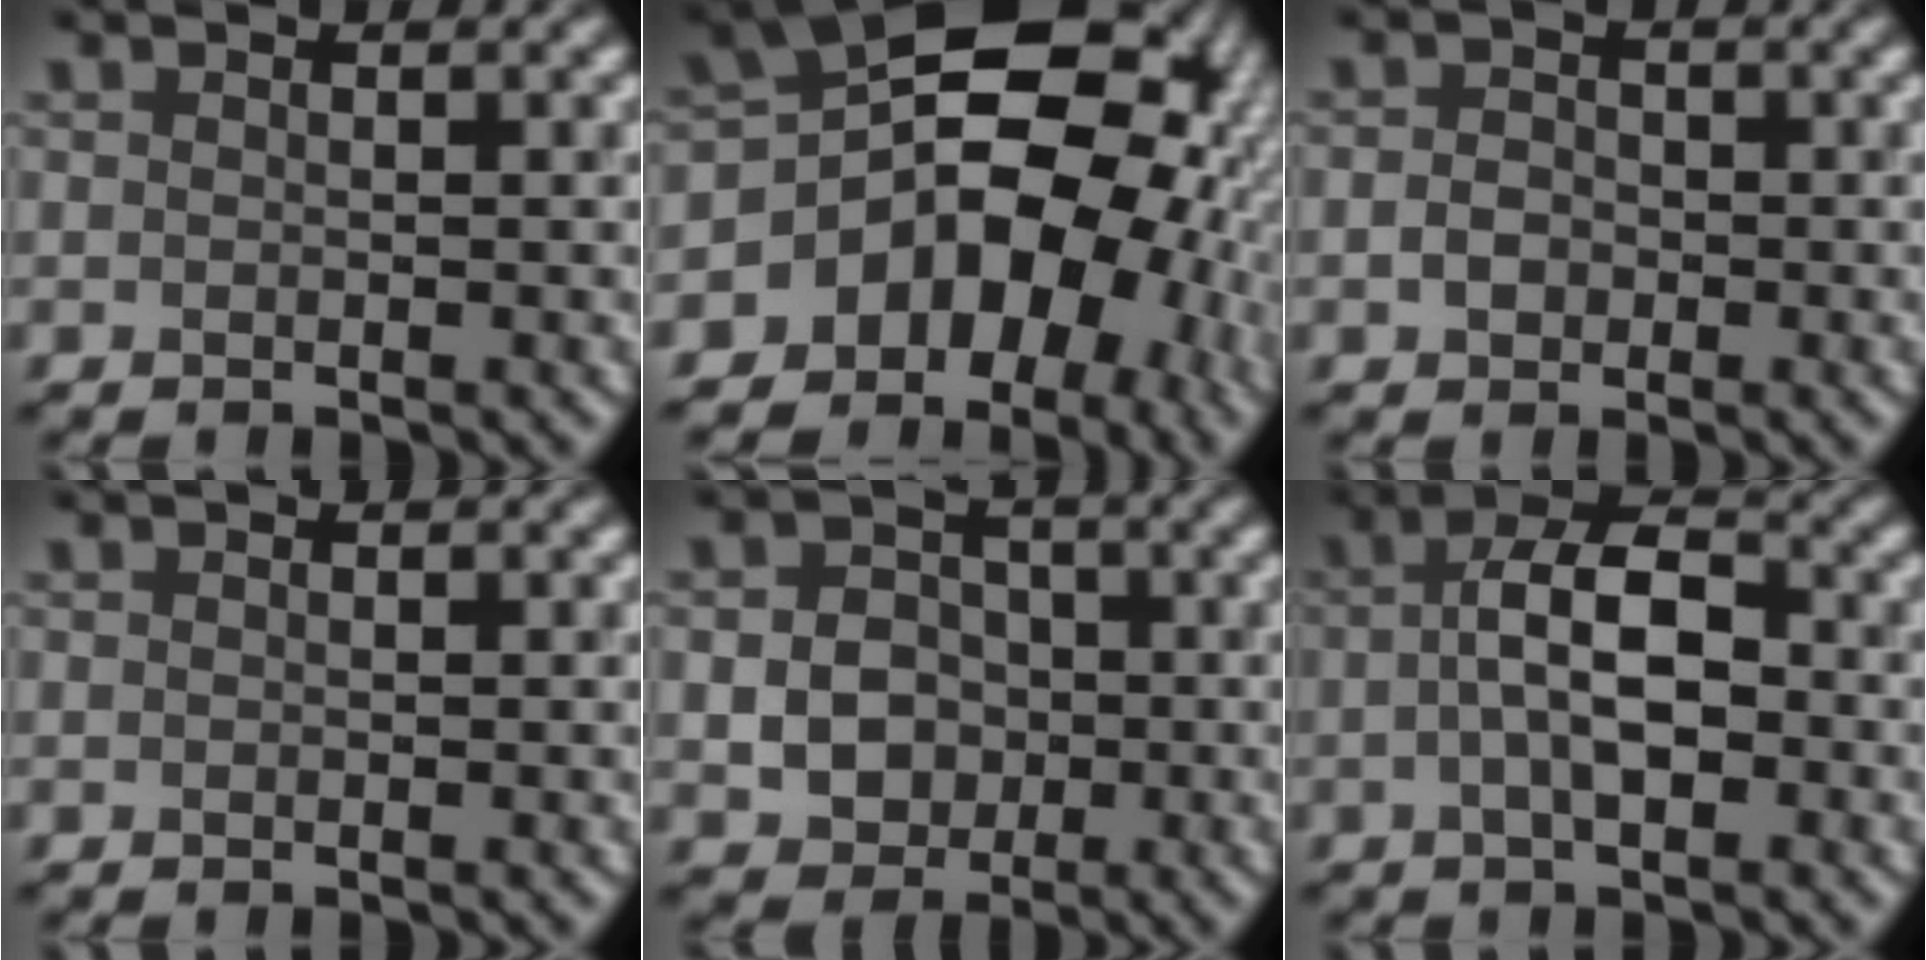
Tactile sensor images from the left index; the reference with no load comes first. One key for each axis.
{"total": 15.2, "fx": -3.7, "fy": 11.0, "fz": 9.9, "tx": -0.141, "ty": 0.002, "tz": -0.072}
{"total": 1.9, "fx": -0.5, "fy": 1.5, "fz": 0.9, "tx": -0.015, "ty": 0.000, "tz": -0.016}
{"total": 0.0}
{"total": 4.5, "fx": -0.7, "fy": 3.7, "fz": 2.3, "tx": -0.031, "ty": -0.001, "tz": -0.018}
{"total": 5.9, "fx": -0.6, "fy": 2.6, "fz": 5.2, "tx": -0.091, "ty": 0.010, "tz": -0.018}